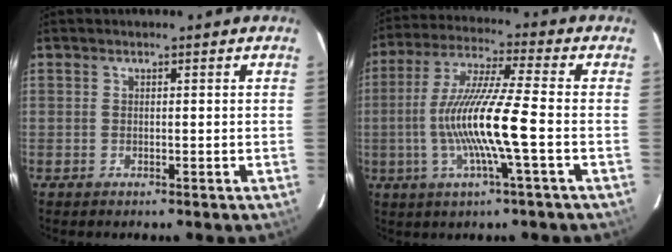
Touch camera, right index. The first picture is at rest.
{"total": 13.6, "force": [-3.0, -0.3, 13.3], "torque": [-0.260, -0.002, -0.055]}